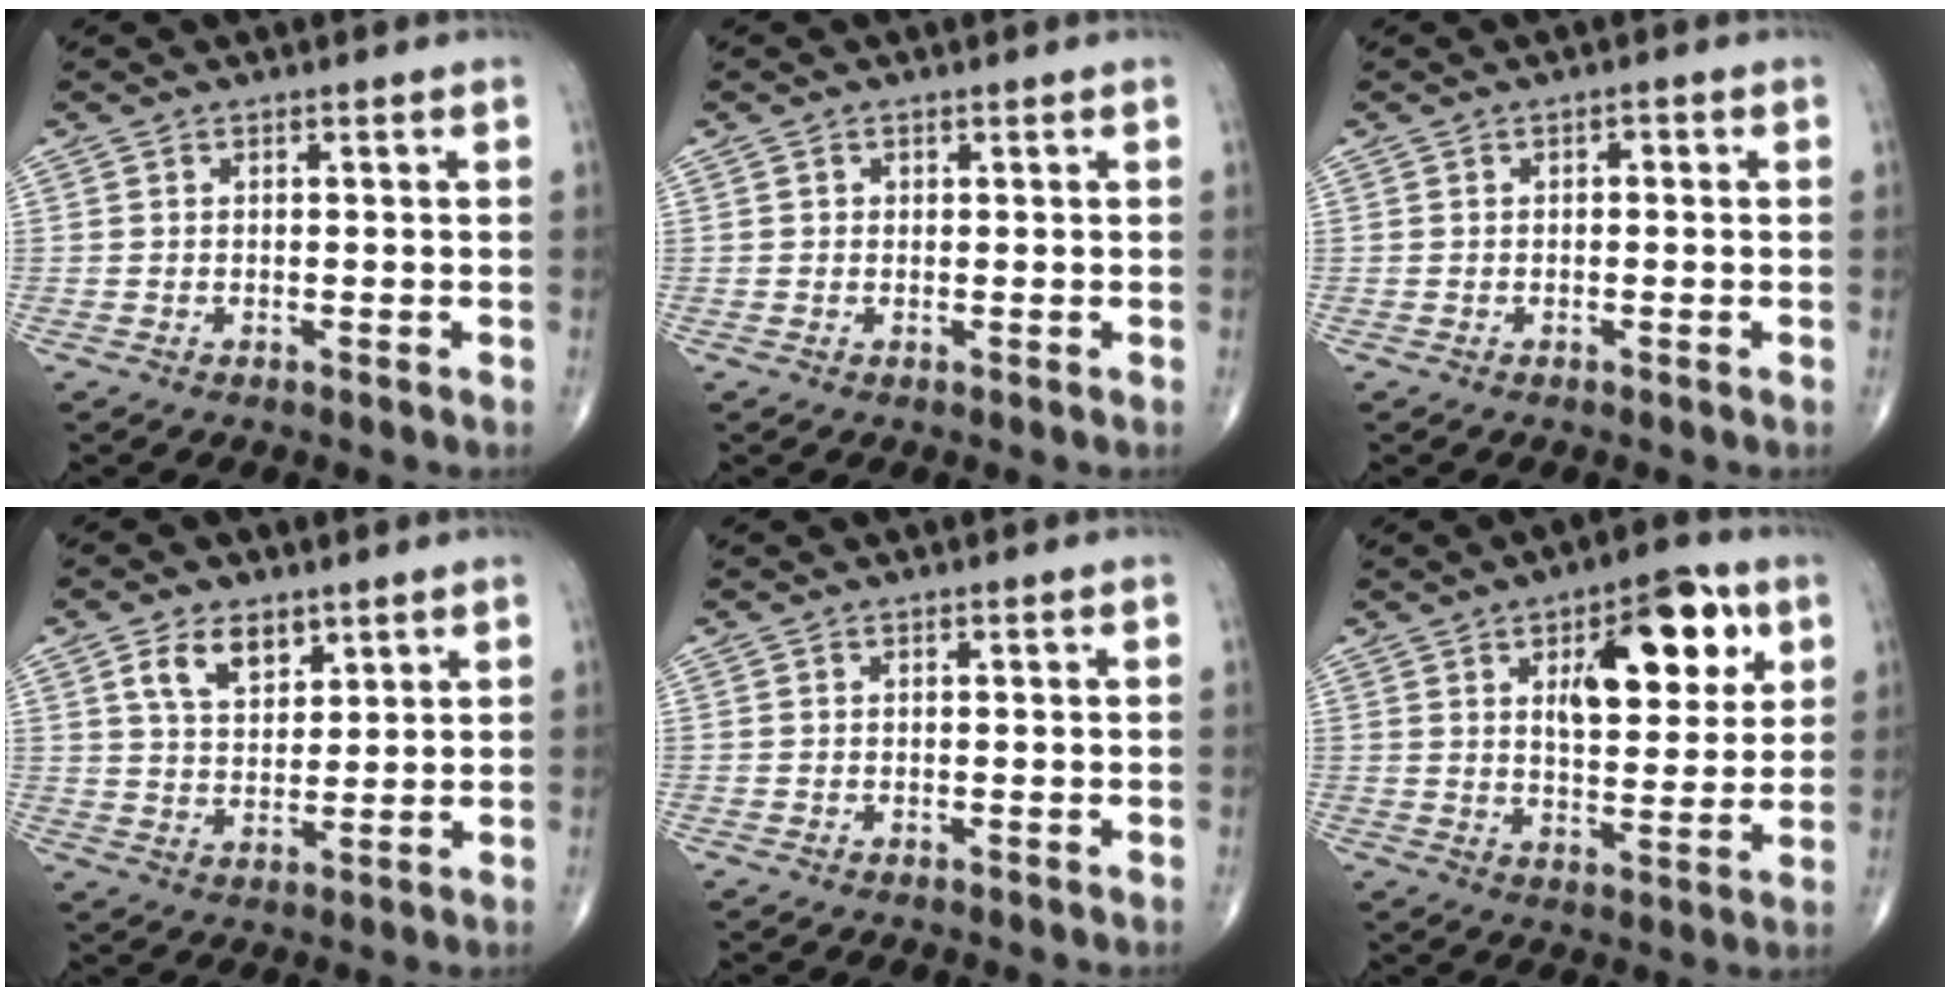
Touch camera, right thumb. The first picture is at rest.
{"total": 0.6, "force": [0.2, 0.5, 0.1], "torque": [0.005, 0.001, 0.002]}
{"total": 1.1, "force": [0.1, 0.6, 0.8], "torque": [-0.007, 0.003, -0.002]}
{"total": 7.3, "force": [4.1, 4.3, 4.4], "torque": [-0.057, -0.025, 0.077]}
{"total": 0.0}
{"total": 16.1, "force": [6.1, 7.5, 12.9], "torque": [-0.141, -0.017, 0.091]}